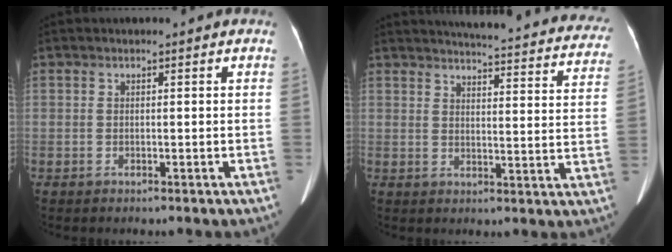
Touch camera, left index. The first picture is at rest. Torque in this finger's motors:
{"motor_torque": [0.79, -1.36, 0.01, 0.09]}